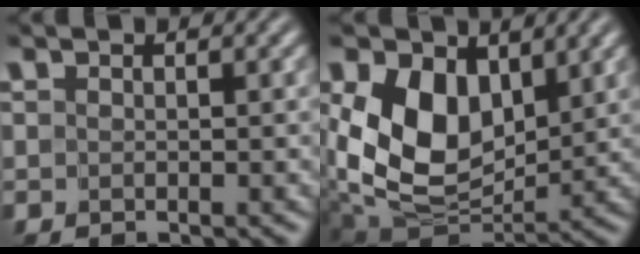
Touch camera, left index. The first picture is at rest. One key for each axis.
{"total": 9.6, "fx": 2.4, "fy": 6.4, "fz": 6.7, "tx": -0.142, "ty": -0.021, "tz": 0.042}